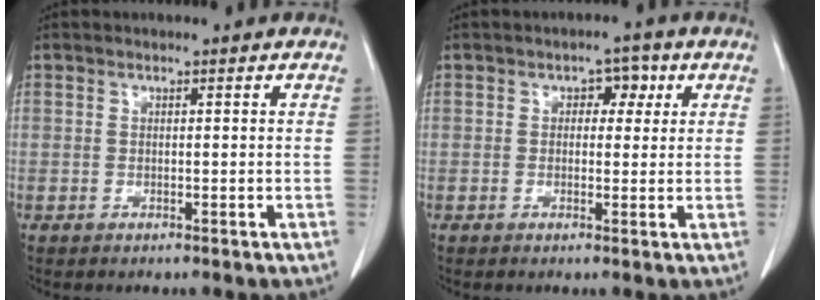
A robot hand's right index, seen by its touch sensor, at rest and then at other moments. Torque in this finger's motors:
{"motor_torque": [0.02, 0.02, 0.00, 0.00]}